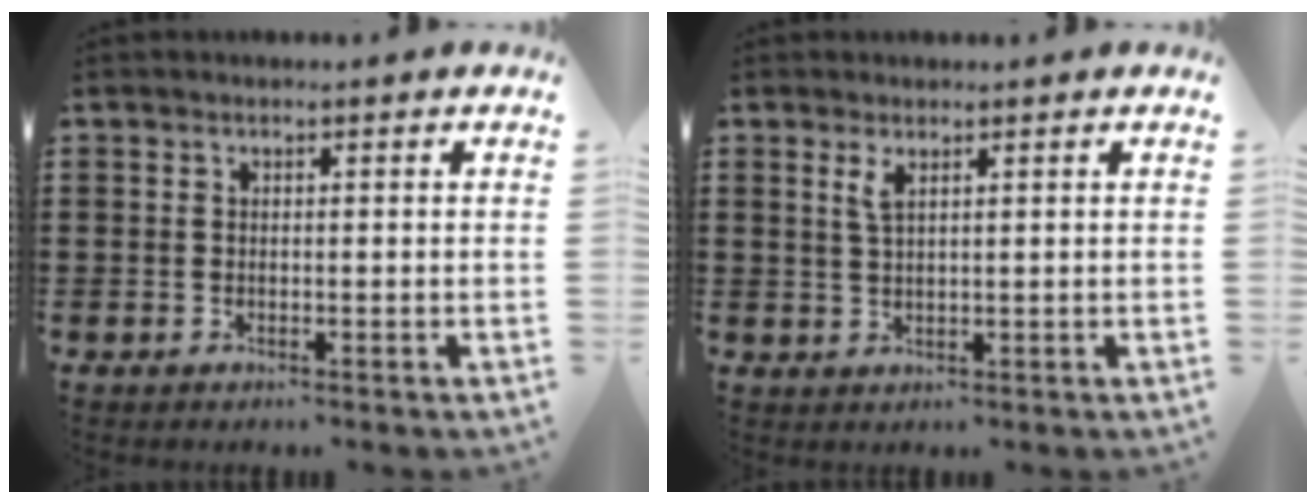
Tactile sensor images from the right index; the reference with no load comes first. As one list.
[{"total": 1.9, "force": [1.1, 0.5, 1.5], "torque": [-0.032, 0.002, 0.019]}]